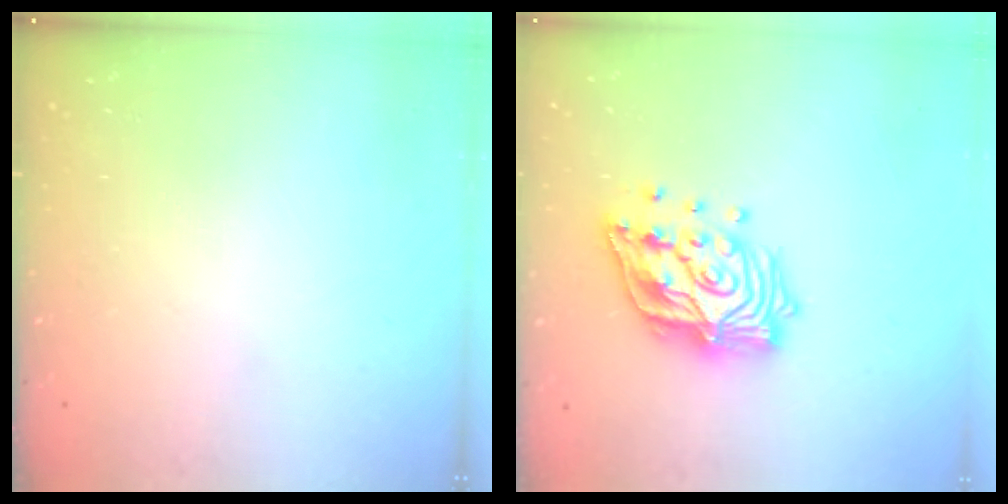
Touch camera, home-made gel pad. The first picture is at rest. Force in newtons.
{"total": 17.0, "press": 16.8, "slide": 2.2}